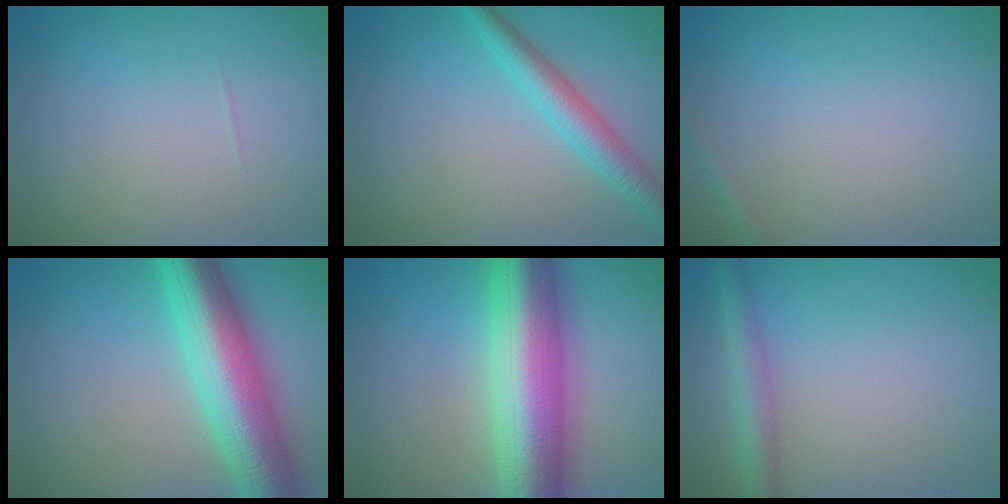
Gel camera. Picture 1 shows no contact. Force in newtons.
{"total": 3.4, "press": 3.4, "slide": 0.1}
{"total": 0.8, "press": 0.8, "slide": 0.1}
{"total": 9.3, "press": 9.3, "slide": 0.3}
{"total": 12.2, "press": 12.2, "slide": 0.1}
{"total": 2.9, "press": 2.9, "slide": 0.1}